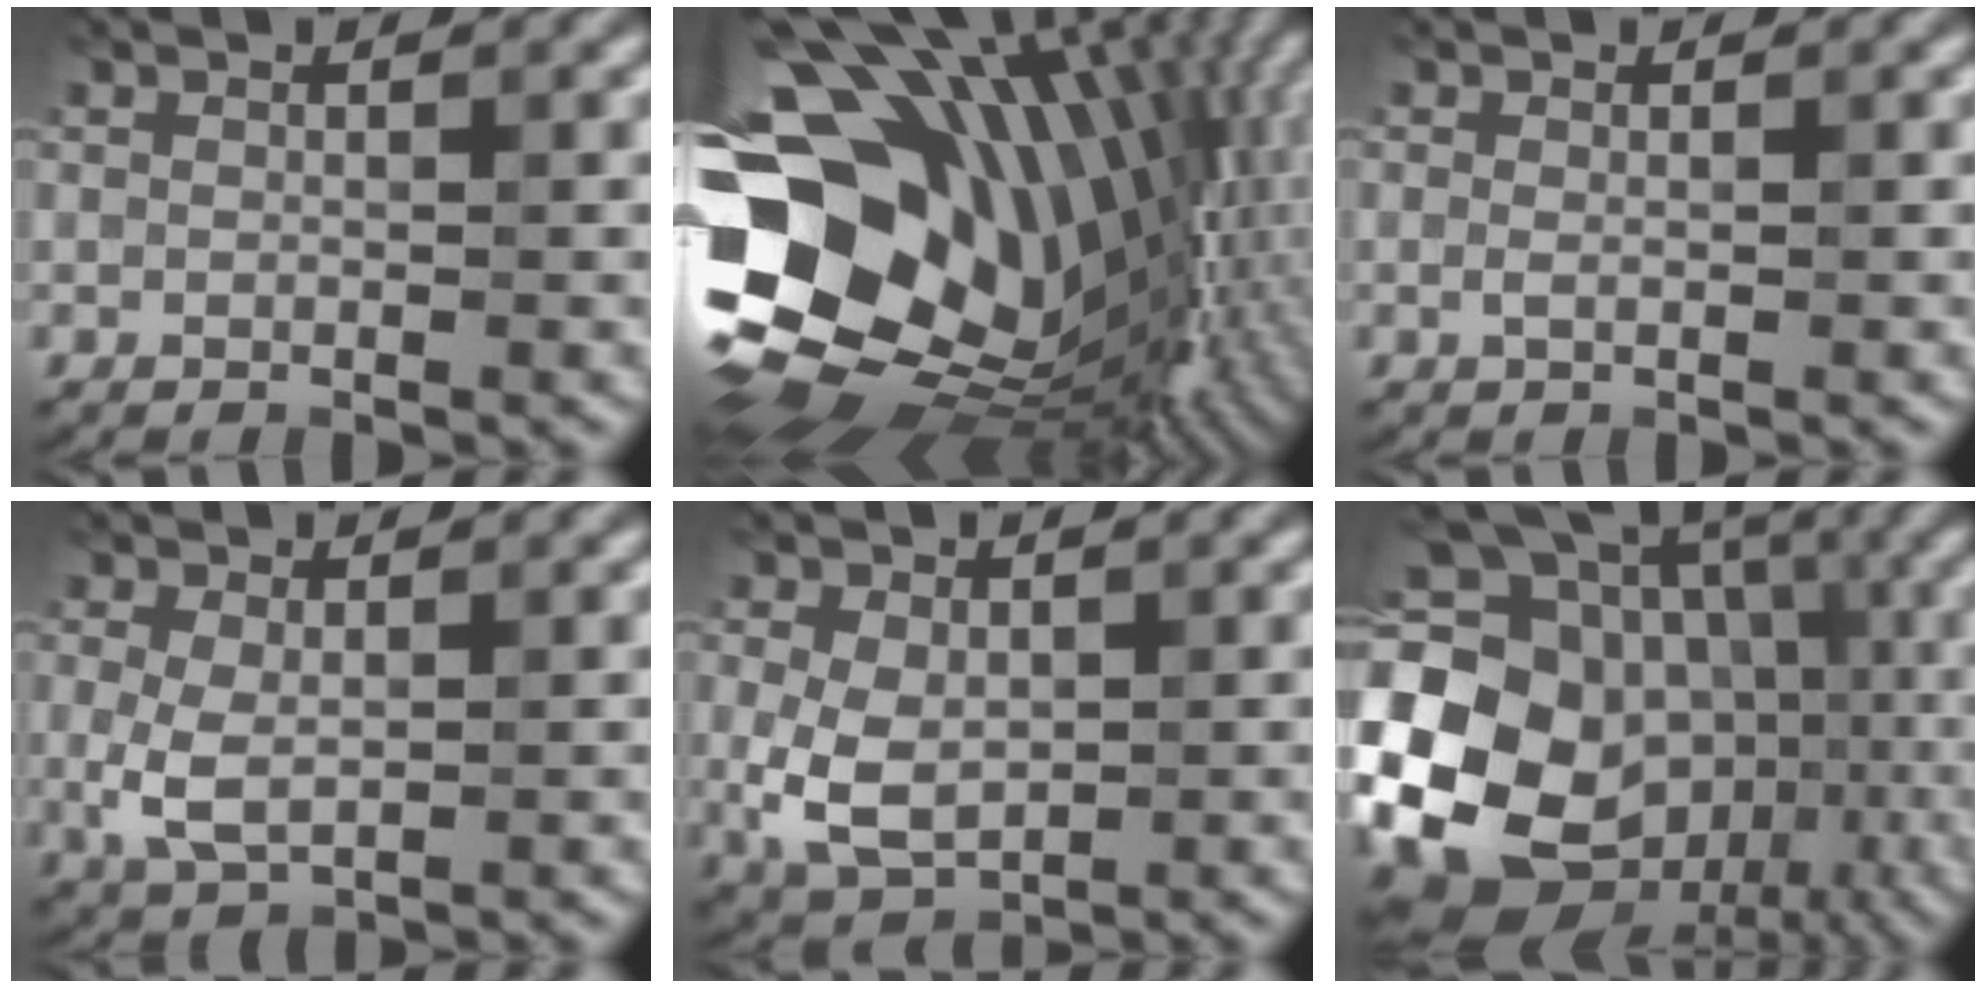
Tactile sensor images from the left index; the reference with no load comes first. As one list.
[{"total": 19.4, "force": [0.1, 13.6, 13.9], "torque": [-0.264, -0.039, 0.029]}, {"total": 0.6, "force": [0.0, 0.2, 0.6], "torque": [-0.013, -0.002, -0.001]}, {"total": 3.4, "force": [-0.2, 2.0, 2.8], "torque": [-0.067, -0.003, 0.000]}, {"total": 5.1, "force": [-0.3, 3.5, 3.7], "torque": [-0.085, -0.007, -0.003]}, {"total": 23.1, "force": [-4.8, 19.6, 11.2], "torque": [-0.222, -0.006, -0.103]}]